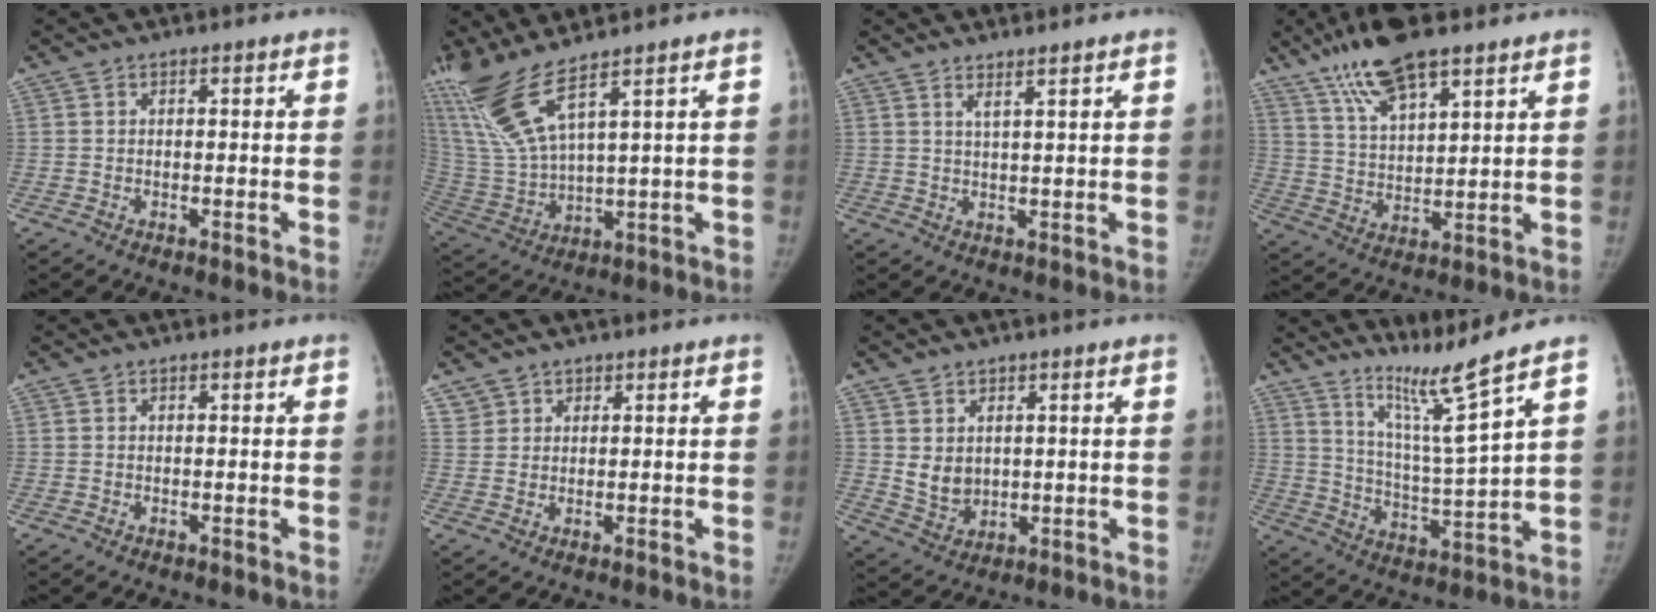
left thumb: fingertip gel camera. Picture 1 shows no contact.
{"total": 12.8, "force": [9.3, 1.1, 8.8], "torque": [-0.209, -0.051, 0.206]}
{"total": 2.3, "force": [1.7, -0.4, 1.5], "torque": [-0.033, -0.020, 0.034]}
{"total": 13.0, "force": [9.2, 3.6, 8.4], "torque": [-0.149, -0.032, 0.179]}
{"total": 0.0}
{"total": 2.4, "force": [1.7, 1.6, -0.5], "torque": [0.027, -0.010, 0.027]}
{"total": 5.1, "force": [1.5, 4.1, 2.6], "torque": [-0.035, -0.021, 0.047]}
{"total": 10.6, "force": [8.1, -2.3, 6.3], "torque": [-0.111, -0.083, 0.156]}